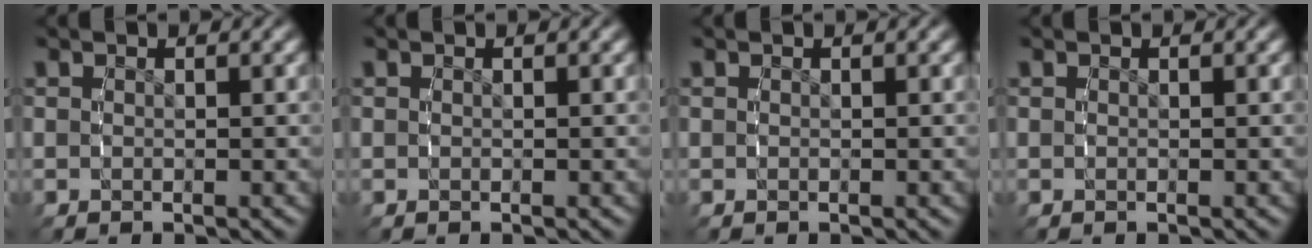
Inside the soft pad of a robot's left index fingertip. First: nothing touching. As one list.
[{"total": 0.0}, {"total": 0.0}, {"total": 0.0}]